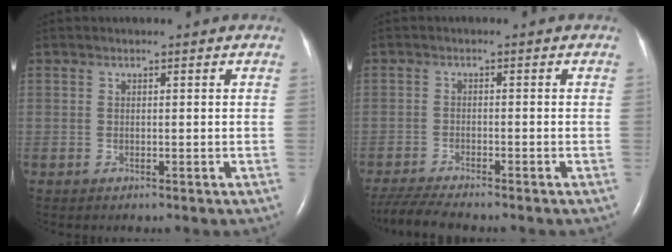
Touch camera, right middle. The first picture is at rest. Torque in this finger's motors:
{"motor_torque": [0.38, -0.41, 0.10, 0.04]}